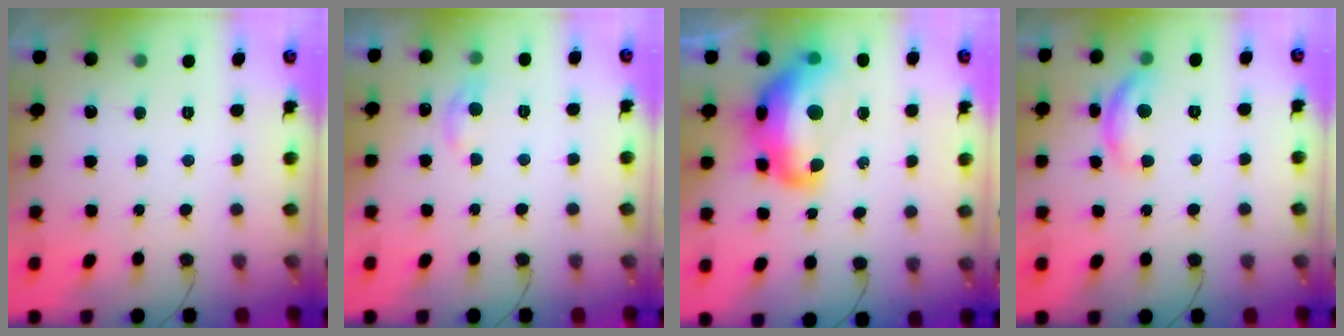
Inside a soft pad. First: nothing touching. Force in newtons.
{"total": 5.6, "press": 5.5, "slide": 0.7}
{"total": 18.9, "press": 18.8, "slide": 1.6}
{"total": 10.6, "press": 10.6, "slide": 0.6}